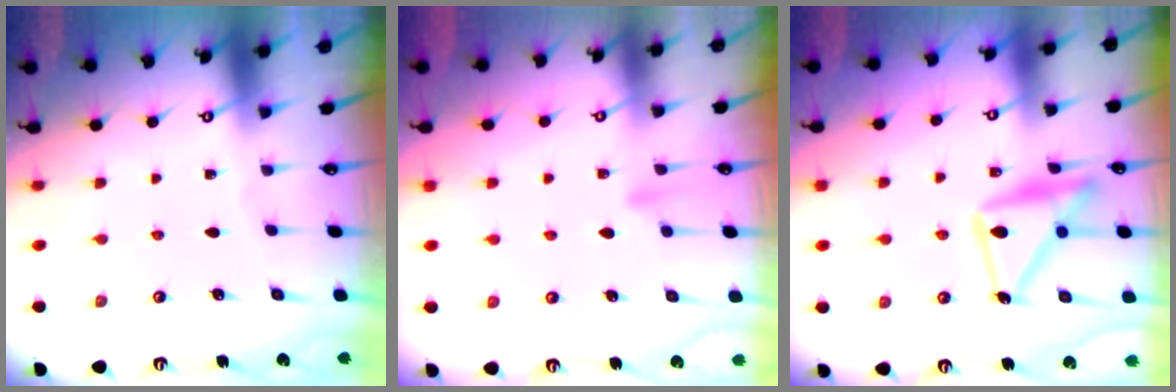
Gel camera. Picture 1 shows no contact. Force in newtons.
{"total": 8.5, "press": 8.5, "slide": 0.8}
{"total": 17.3, "press": 17.2, "slide": 1.2}